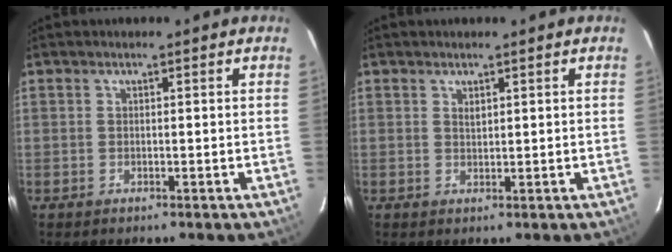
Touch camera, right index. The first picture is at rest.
{"total": 1.0, "force": [0.7, 0.4, 0.5], "torque": [-0.008, 0.001, 0.013]}